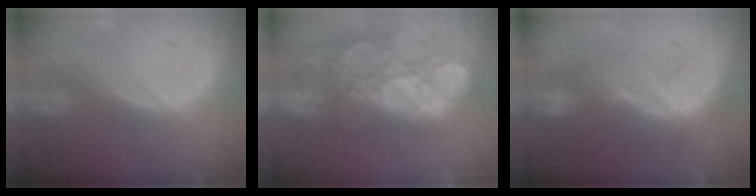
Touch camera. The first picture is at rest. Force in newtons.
{"total": 11.8, "press": 11.2, "slide": 3.7}
{"total": 8.4, "press": 7.6, "slide": 3.6}